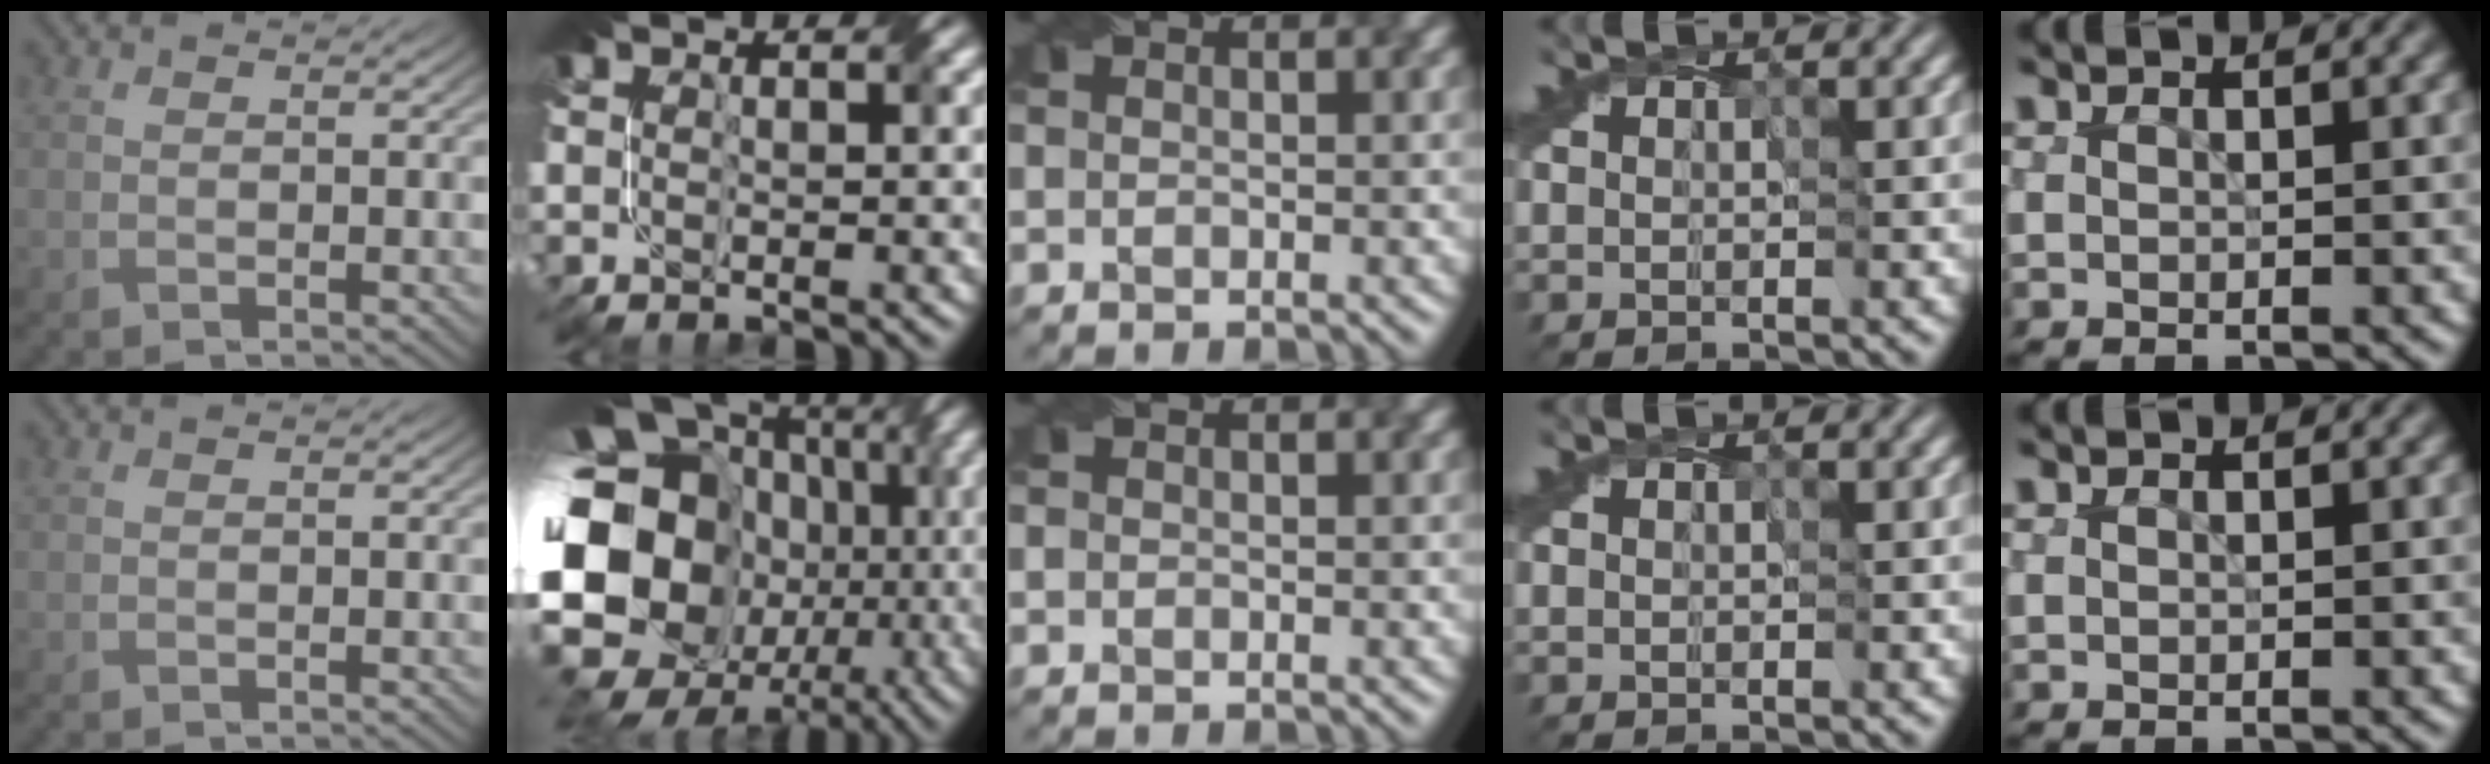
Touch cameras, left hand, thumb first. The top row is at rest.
{"index": {"total": 20.1, "force": [-3.0, 16.2, 11.4], "torque": [-0.229, -0.012, -0.073]}, "middle": {"total": 0.5, "force": [0.0, 0.5, 0.2], "torque": [0.002, 0.007, -0.008]}}